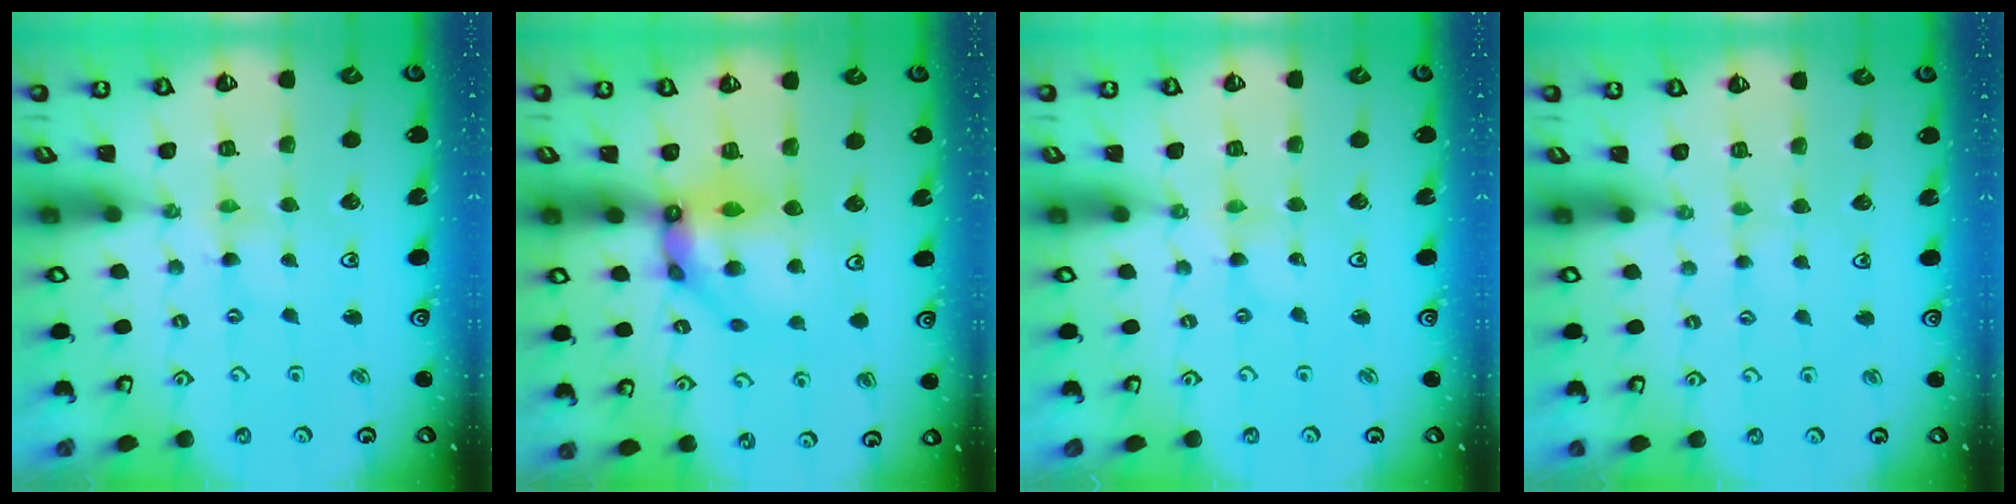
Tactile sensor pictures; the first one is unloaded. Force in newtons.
{"total": 12.1, "press": 12.0, "slide": 1.3}
{"total": 0.0}
{"total": 1.4, "press": 1.4, "slide": 0.2}